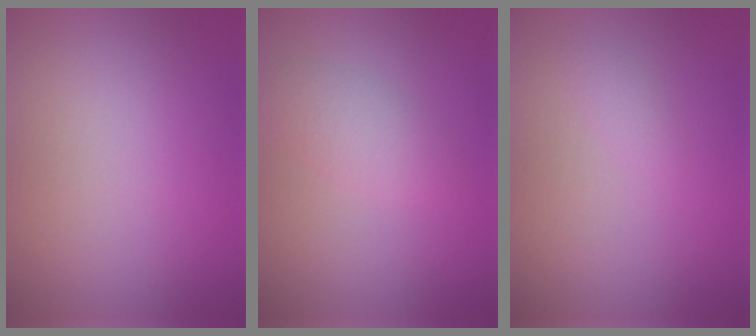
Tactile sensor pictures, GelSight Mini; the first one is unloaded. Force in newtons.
{"total": 2.3, "press": 2.3, "slide": 0.2}
{"total": 0.7, "press": 0.7, "slide": 0.0}